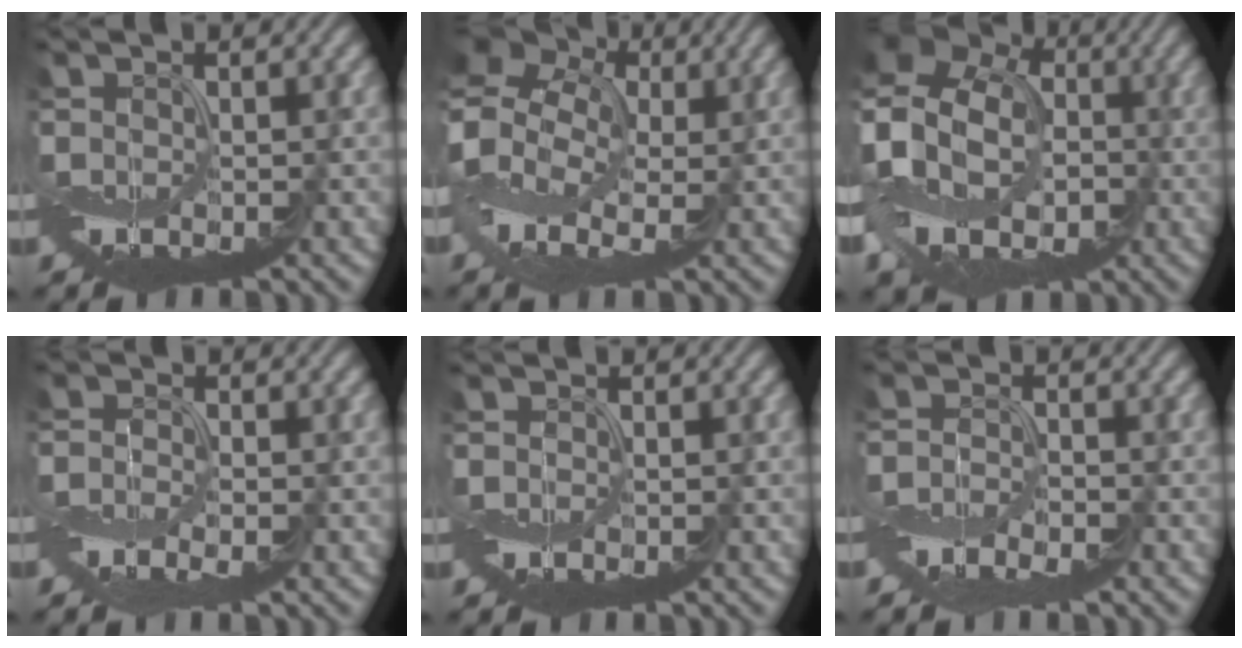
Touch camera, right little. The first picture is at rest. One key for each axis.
{"total": 9.3, "fx": 1.1, "fy": 6.6, "fz": 6.4, "tx": -0.159, "ty": 0.012, "tz": 0.019}
{"total": 16.0, "fx": -0.4, "fy": 13.3, "fz": 8.8, "tx": -0.222, "ty": 0.016, "tz": -0.039}
{"total": 2.0, "fx": -1.2, "fy": 0.9, "fz": 1.3, "tx": -0.033, "ty": -0.003, "tz": -0.030}
{"total": 0.0}
{"total": 2.8, "fx": -2.2, "fy": 1.1, "fz": 1.5, "tx": -0.032, "ty": -0.004, "tz": -0.050}